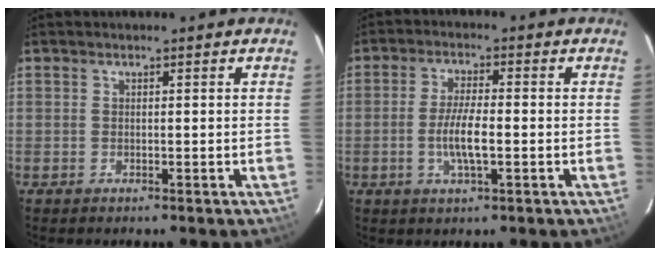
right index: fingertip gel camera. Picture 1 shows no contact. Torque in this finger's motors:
{"motor_torque": [0.79, -0.67, 0.57, 0.07]}